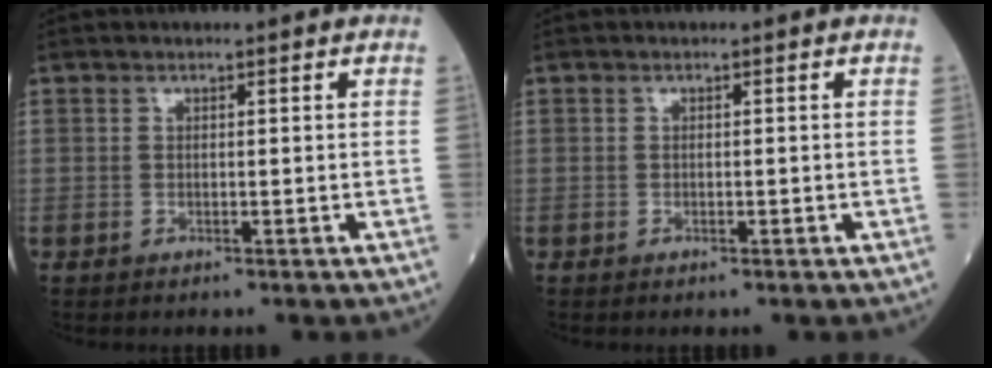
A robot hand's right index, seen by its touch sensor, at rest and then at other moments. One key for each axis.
{"total": 0.5, "fx": -0.4, "fy": 0.3, "fz": 0.2, "tx": -0.005, "ty": 0.002, "tz": -0.006}